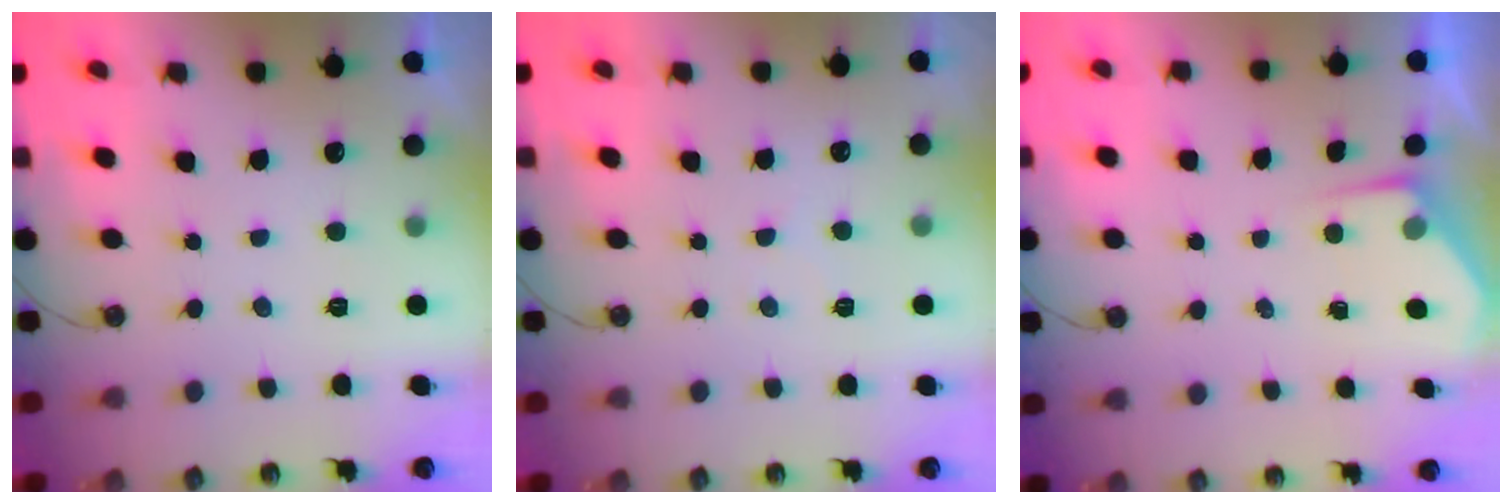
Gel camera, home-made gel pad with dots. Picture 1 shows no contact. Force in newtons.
{"total": 2.5, "press": 2.5, "slide": 0.4}
{"total": 2.9, "press": 2.9, "slide": 0.5}